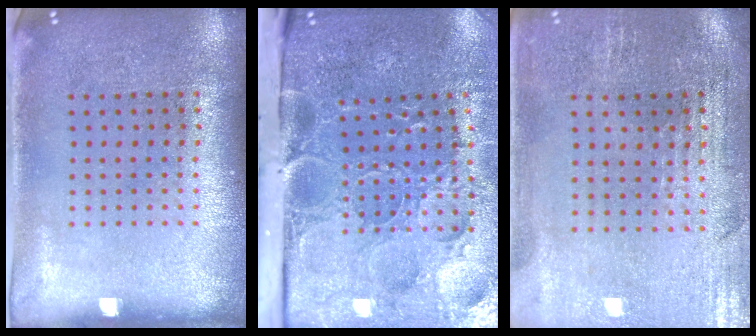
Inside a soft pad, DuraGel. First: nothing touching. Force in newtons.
{"total": 5.4, "press": 4.1, "slide": 3.5}
{"total": 0.8, "press": 0.7, "slide": 0.5}